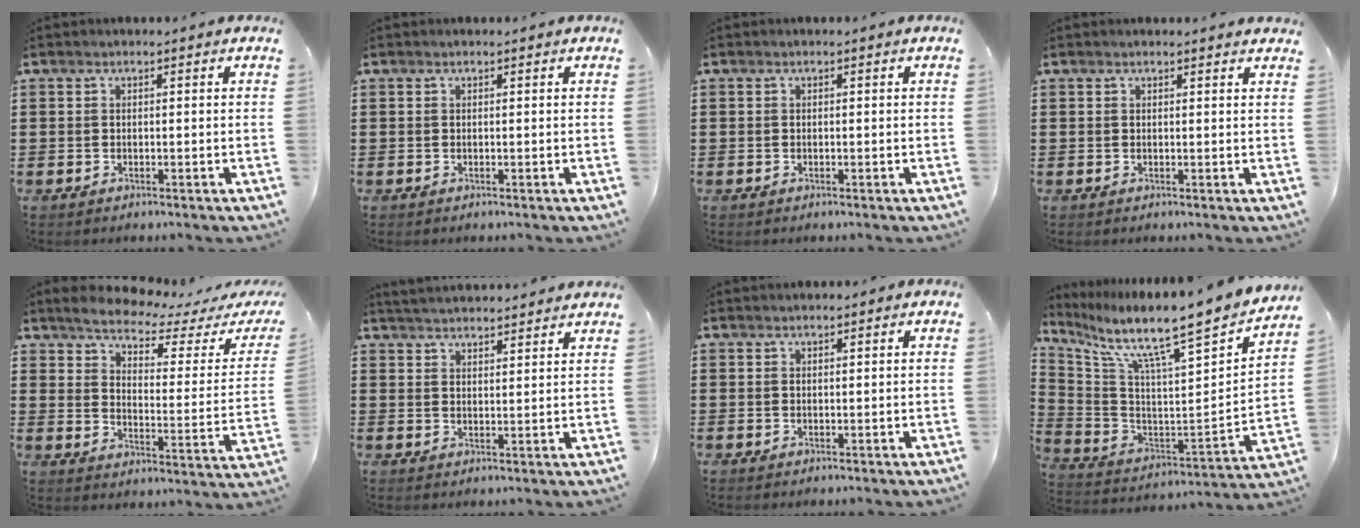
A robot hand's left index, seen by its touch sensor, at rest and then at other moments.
{"total": 0.0}
{"total": 0.0}
{"total": 0.7, "force": [0.7, 0.0, 0.1], "torque": [-0.004, -0.002, 0.014]}
{"total": 4.6, "force": [4.1, 0.5, 2.0], "torque": [-0.058, -0.034, 0.061]}
{"total": 3.2, "force": [3.2, -0.2, 0.0], "torque": [-0.011, -0.010, 0.060]}
{"total": 0.6, "force": [0.5, 0.1, 0.2], "torque": [-0.005, 0.001, 0.011]}
{"total": 9.1, "force": [7.5, 0.1, 5.0], "torque": [-0.118, -0.077, 0.107]}